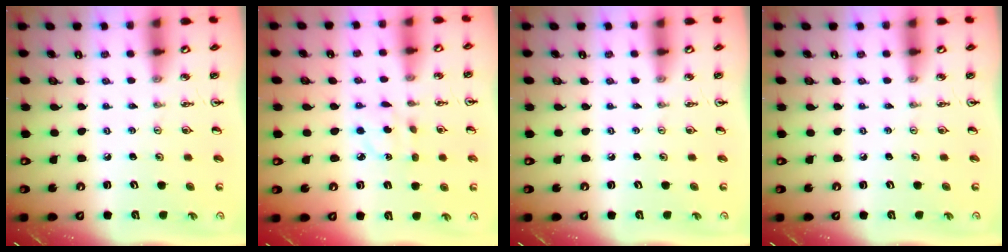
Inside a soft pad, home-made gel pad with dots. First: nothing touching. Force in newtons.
{"total": 3.5, "press": 3.4, "slide": 0.7}
{"total": 0.0}
{"total": 0.0}